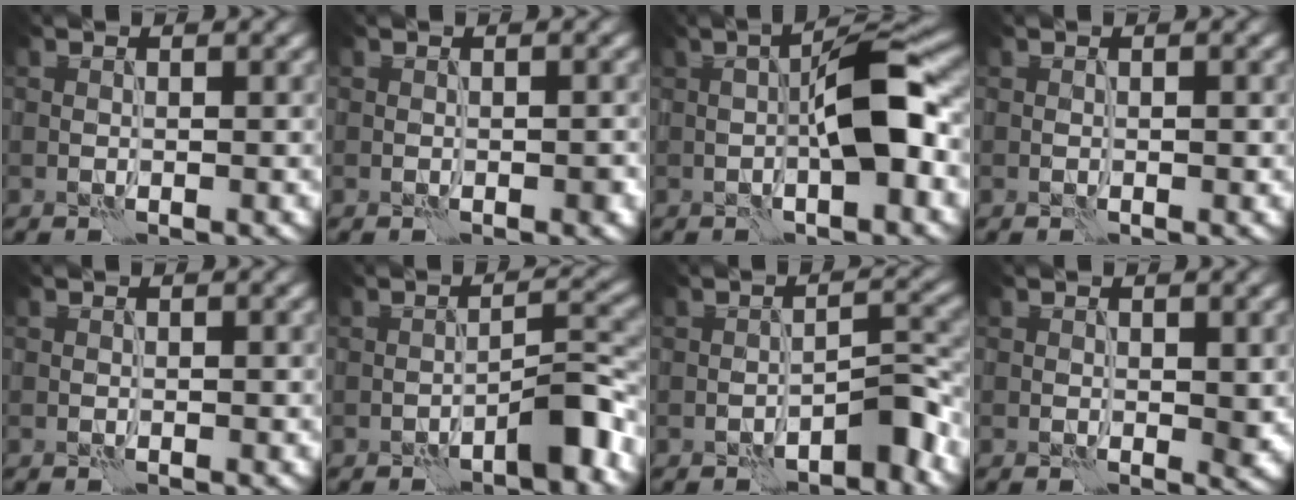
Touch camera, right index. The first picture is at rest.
{"total": 0.7, "force": [-0.3, 0.4, 0.5], "torque": [-0.010, 0.003, -0.004]}
{"total": 6.4, "force": [-0.7, 1.8, 6.1], "torque": [-0.097, 0.018, -0.016]}
{"total": 0.6, "force": [-0.2, 0.4, 0.4], "torque": [-0.008, 0.003, -0.003]}
{"total": 0.0}
{"total": 4.5, "force": [-2.8, 1.2, 3.3], "torque": [-0.043, 0.019, -0.047]}
{"total": 4.3, "force": [-2.9, 1.4, 2.8], "torque": [-0.033, 0.014, -0.045]}
{"total": 1.3, "force": [0.2, 0.8, 1.0], "torque": [-0.009, -0.002, 0.004]}